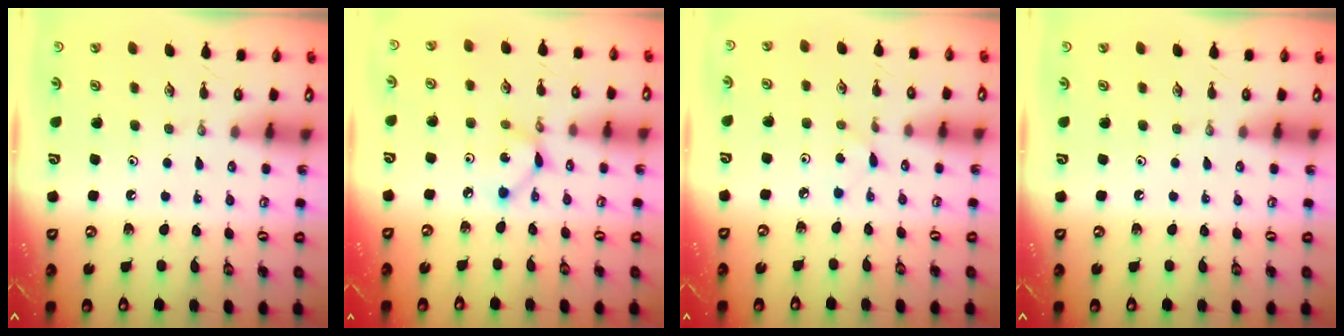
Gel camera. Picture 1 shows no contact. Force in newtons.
{"total": 4.4, "press": 4.4, "slide": 0.2}
{"total": 2.6, "press": 2.6, "slide": 0.2}
{"total": 0.0}